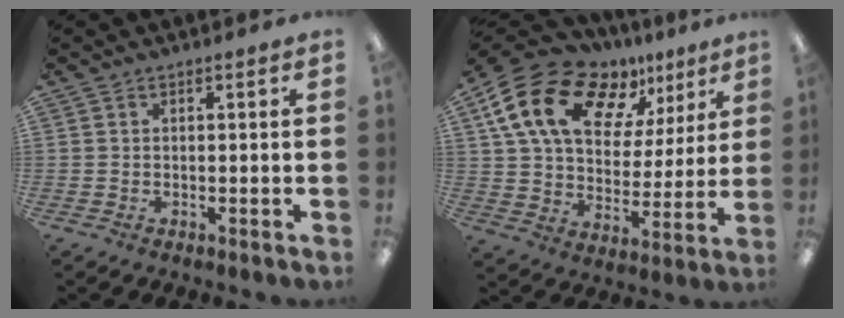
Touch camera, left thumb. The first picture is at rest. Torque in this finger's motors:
{"motor_torque": [0.76, 1.10, 1.38, -1.38, 0.34]}